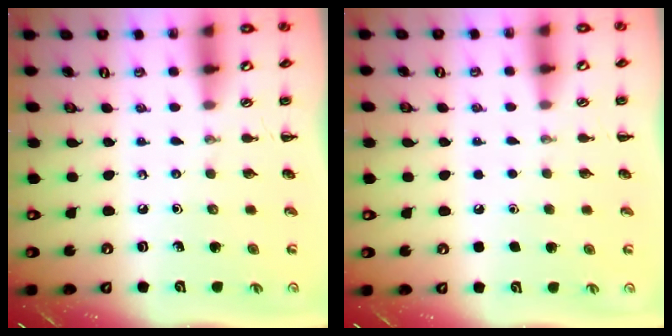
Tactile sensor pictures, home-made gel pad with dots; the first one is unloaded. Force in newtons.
{"total": 1.7, "press": 1.7, "slide": 0.1}